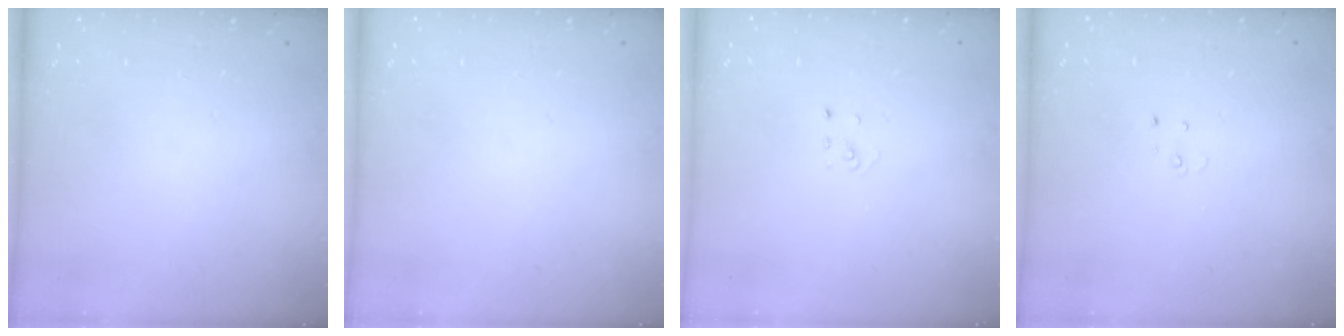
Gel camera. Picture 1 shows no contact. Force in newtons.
{"total": 0.0}
{"total": 2.1, "press": 2.1, "slide": 0.1}
{"total": 2.3, "press": 2.3, "slide": 0.2}